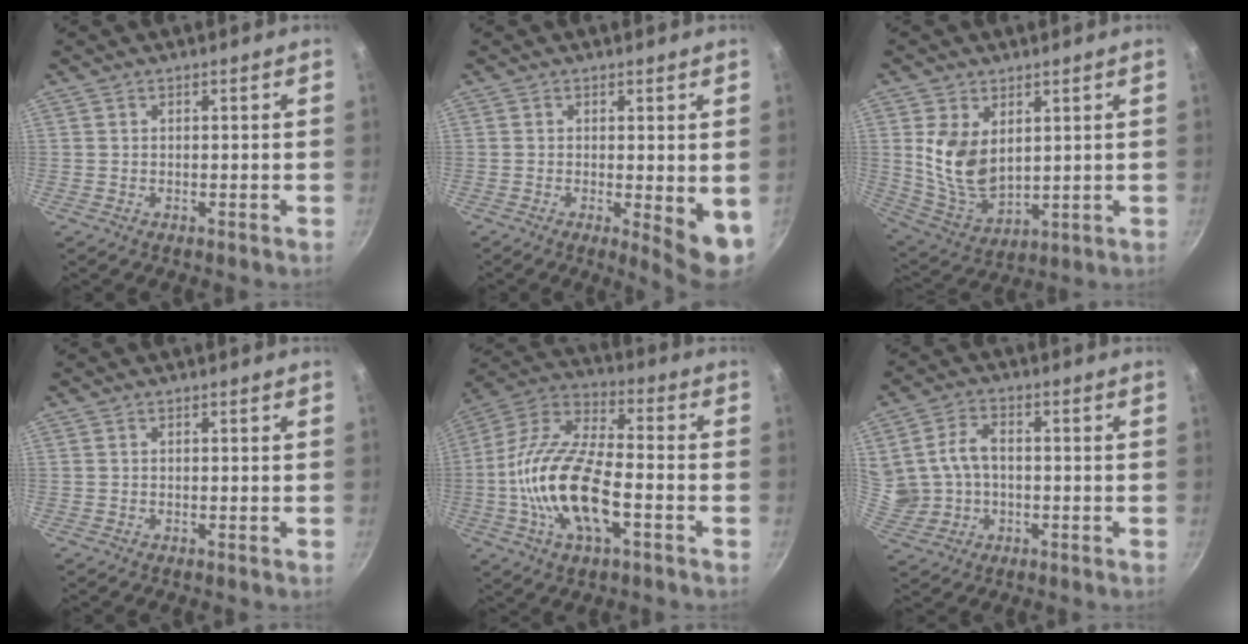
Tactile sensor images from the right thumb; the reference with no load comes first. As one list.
[{"total": 6.7, "force": [-0.6, 2.0, 6.4], "torque": [-0.075, -0.013, -0.003]}, {"total": 11.5, "force": [2.9, 7.2, 8.4], "torque": [-0.149, -0.032, 0.072]}, {"total": 0.0}, {"total": 19.1, "force": [-4.7, 8.2, 16.6], "torque": [-0.313, 0.035, -0.108]}, {"total": 10.3, "force": [0.3, 8.2, 6.1], "torque": [-0.111, 0.014, 0.015]}]